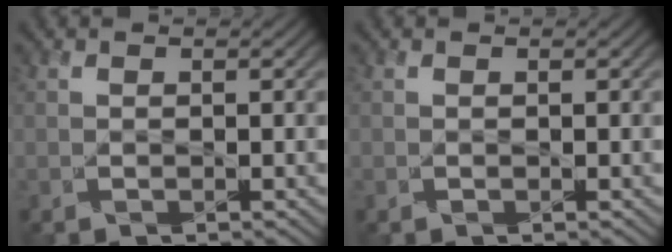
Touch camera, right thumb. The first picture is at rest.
{"total": 0.0}